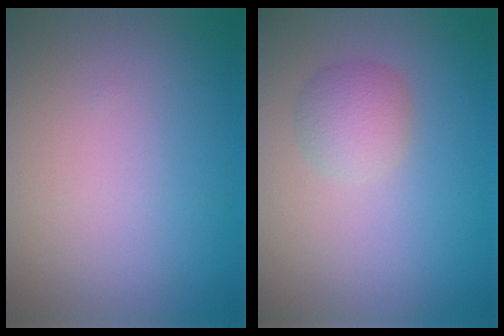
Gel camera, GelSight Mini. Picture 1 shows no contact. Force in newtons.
{"total": 2.5, "press": 2.5, "slide": 0.1}